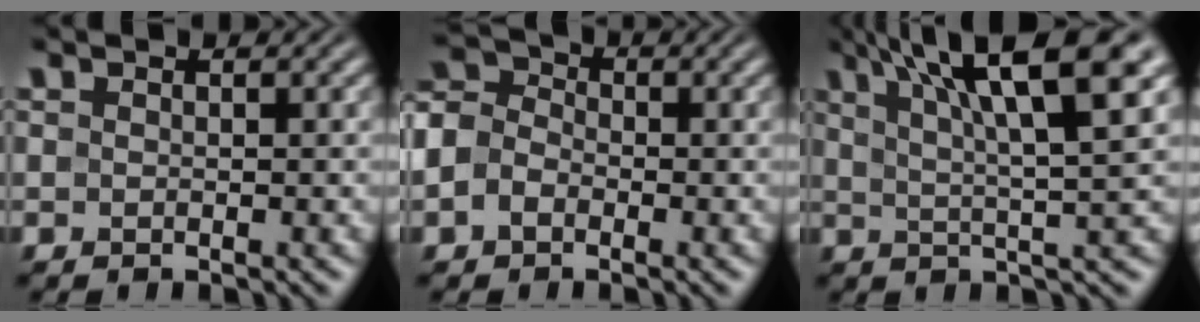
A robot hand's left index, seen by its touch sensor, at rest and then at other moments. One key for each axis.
{"total": 3.6, "fx": -1.0, "fy": 2.8, "fz": 2.0, "tx": -0.041, "ty": 0.012, "tz": -0.034}
{"total": 11.5, "fx": 6.0, "fy": 2.3, "fz": 9.5, "tx": -0.129, "ty": 0.024, "tz": 0.090}